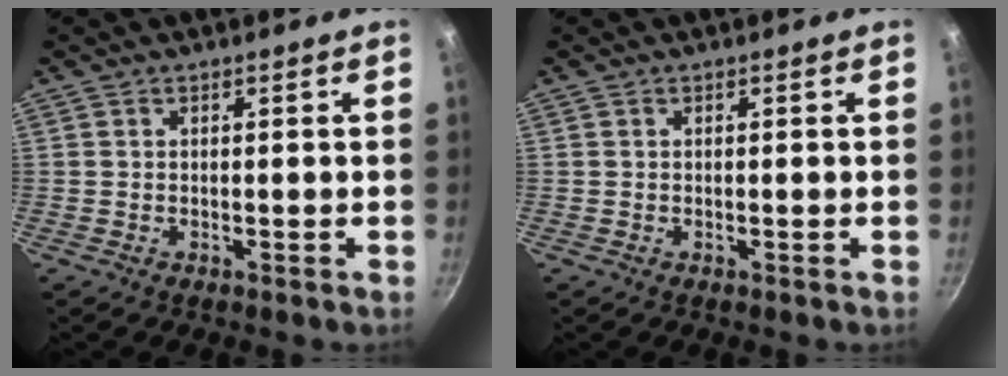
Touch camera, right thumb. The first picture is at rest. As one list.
[{"total": 0.0}]